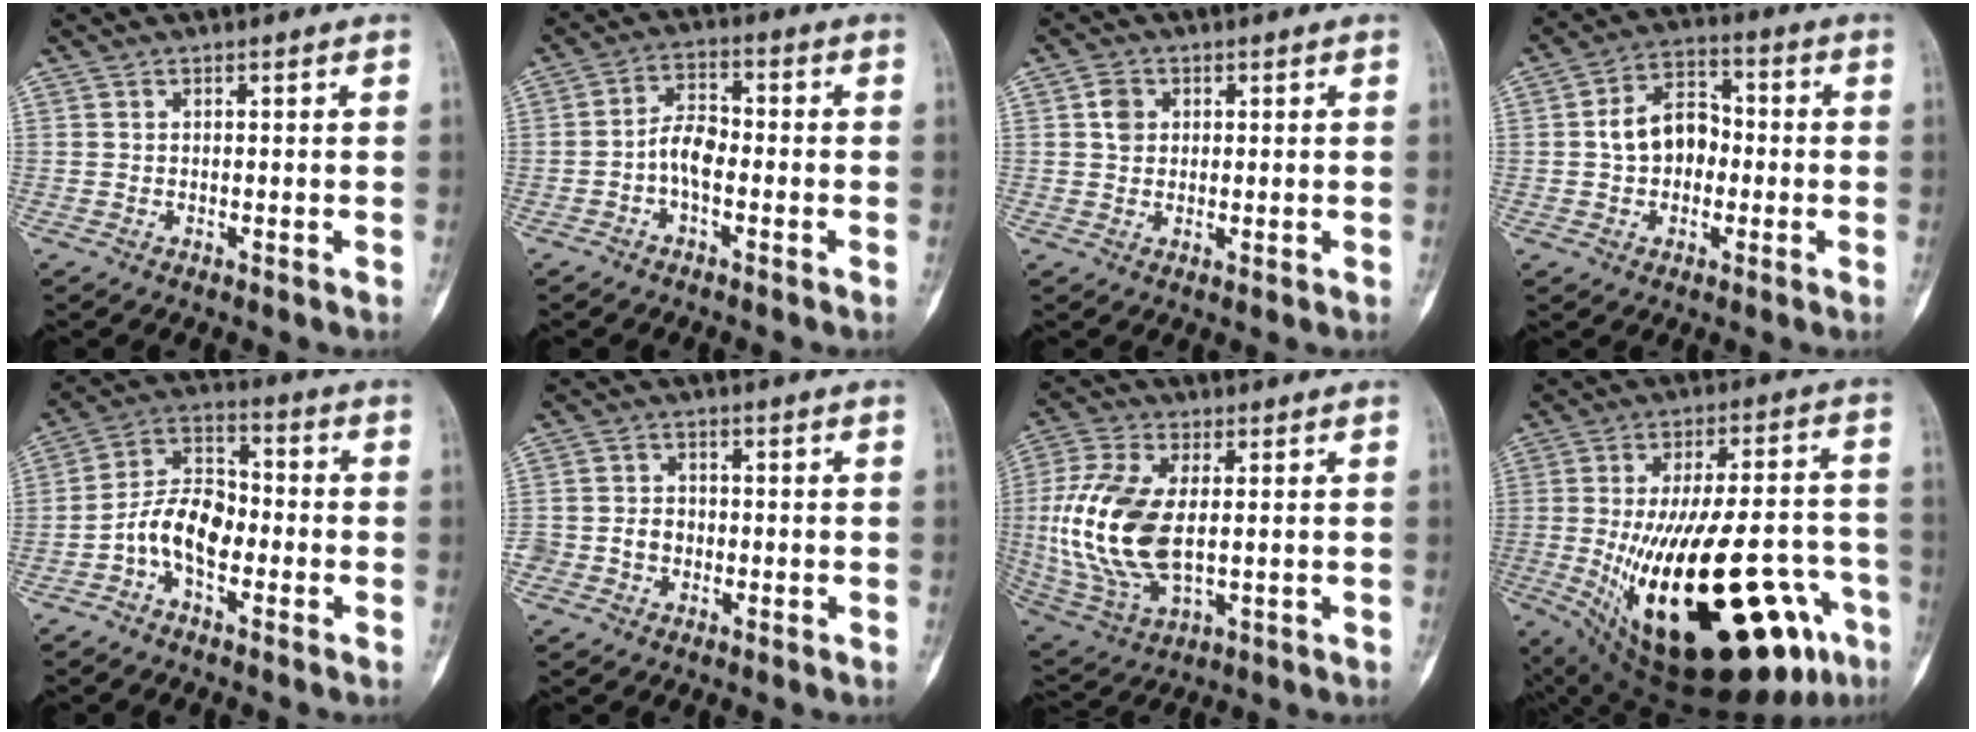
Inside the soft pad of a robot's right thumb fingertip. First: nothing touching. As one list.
[{"total": 5.6, "force": [-1.6, 3.0, 4.4], "torque": [-0.073, 0.024, -0.037]}, {"total": 3.2, "force": [0.8, 2.7, 1.6], "torque": [-0.013, -0.001, 0.010]}, {"total": 9.5, "force": [-0.5, 7.0, 6.4], "torque": [-0.082, 0.030, -0.018]}, {"total": 10.0, "force": [-3.3, 5.8, 7.5], "torque": [-0.127, 0.040, -0.071]}, {"total": 4.6, "force": [-1.4, 3.9, 2.1], "torque": [-0.022, 0.018, -0.026]}, {"total": 17.7, "force": [0.0, 9.5, 15.0], "torque": [-0.329, -0.007, 0.010]}, {"total": 35.3, "force": [-12.5, 13.4, 30.2], "torque": [-0.428, 0.017, -0.164]}]